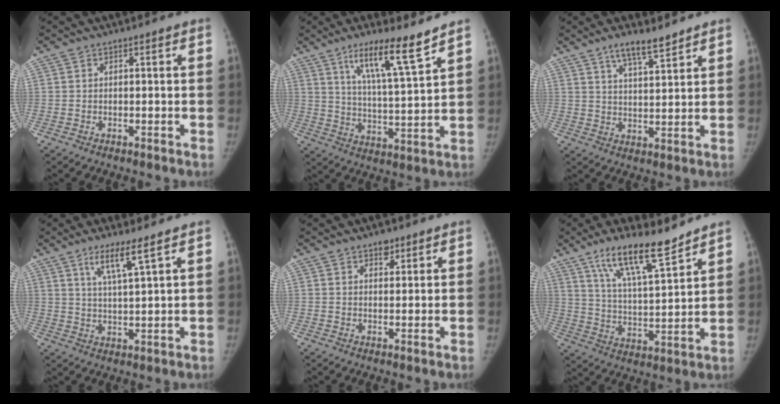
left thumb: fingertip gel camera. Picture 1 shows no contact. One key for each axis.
{"total": 12.1, "fx": 8.2, "fy": 1.2, "fz": 8.9, "tx": -0.146, "ty": -0.053, "tz": 0.145}
{"total": 6.9, "fx": 5.3, "fy": 1.8, "fz": 4.2, "tx": -0.054, "ty": -0.034, "tz": 0.091}
{"total": 6.4, "fx": 4.0, "fy": 0.4, "fz": 4.9, "tx": -0.096, "ty": -0.028, "tz": 0.079}
{"total": 2.5, "fx": 1.7, "fy": 1.5, "fz": 1.1, "tx": 0.002, "ty": -0.008, "tz": 0.024}
{"total": 14.1, "fx": 10.2, "fy": 3.2, "fz": 9.3, "tx": -0.142, "ty": -0.059, "tz": 0.187}